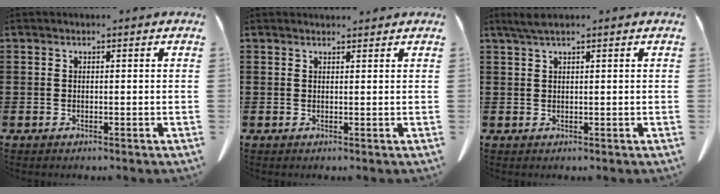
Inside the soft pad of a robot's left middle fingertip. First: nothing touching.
{"total": 1.5, "force": [1.4, 0.2, 0.1], "torque": [-0.005, 0.001, 0.027]}
{"total": 1.8, "force": [1.3, 0.1, 1.3], "torque": [-0.027, 0.000, 0.024]}